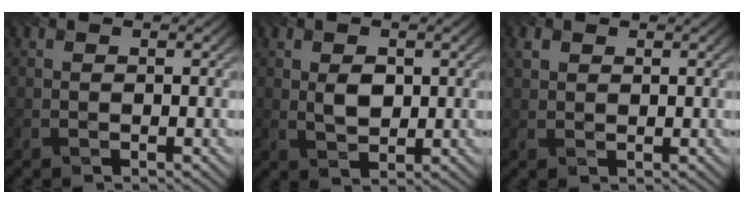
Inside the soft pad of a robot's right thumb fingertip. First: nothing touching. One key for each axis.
{"total": 2.3, "fx": 0.0, "fy": 1.6, "fz": 1.5, "tx": -0.033, "ty": -0.004, "tz": 0.003}
{"total": 0.7, "fx": 0.4, "fy": 0.5, "fz": -0.1, "tx": -0.001, "ty": 0.000, "tz": 0.017}